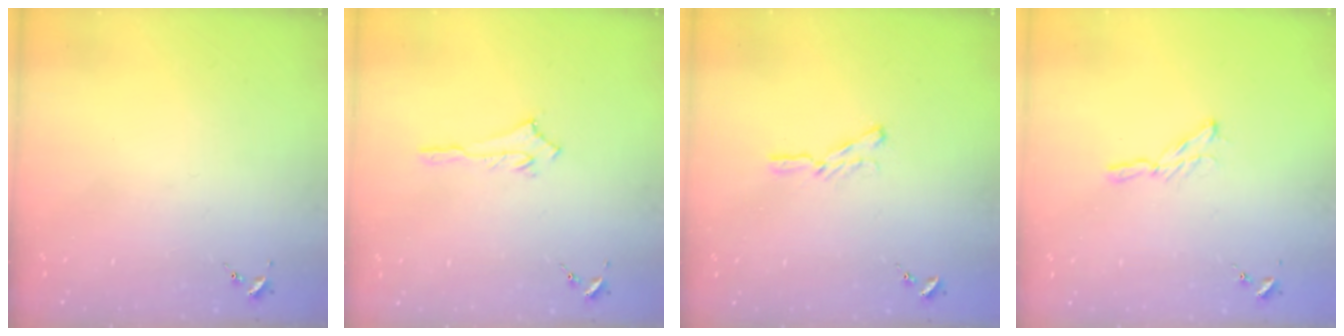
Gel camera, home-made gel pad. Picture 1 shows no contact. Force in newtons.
{"total": 2.5, "press": 2.5, "slide": 0.2}
{"total": 4.7, "press": 4.6, "slide": 0.6}
{"total": 5.3, "press": 5.3, "slide": 0.5}